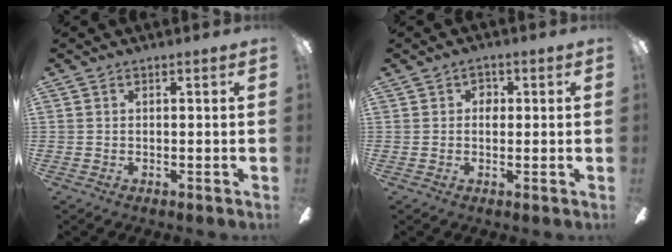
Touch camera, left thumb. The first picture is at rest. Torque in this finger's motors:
{"motor_torque": [-0.17, 0.31, -0.16, -0.26, -0.07]}